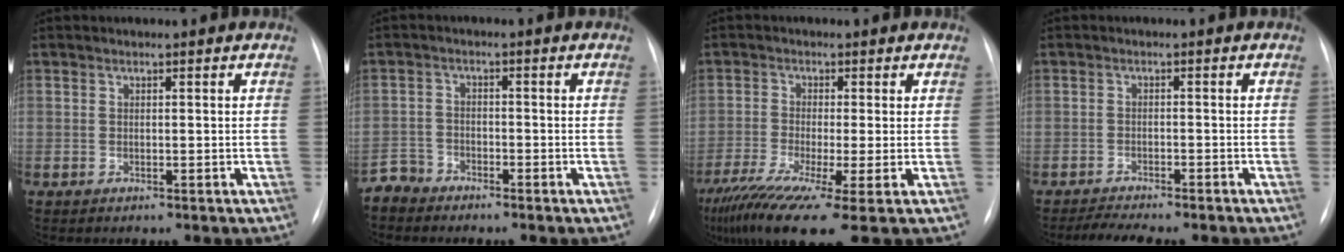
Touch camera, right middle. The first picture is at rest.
{"total": 3.0, "force": [-2.7, 1.0, -0.8], "torque": [0.018, -0.003, -0.056]}
{"total": 12.7, "force": [-7.9, 0.7, 9.9], "torque": [-0.181, -0.037, -0.135]}
{"total": 7.4, "force": [-6.5, 1.0, 3.4], "torque": [-0.048, -0.003, -0.094]}